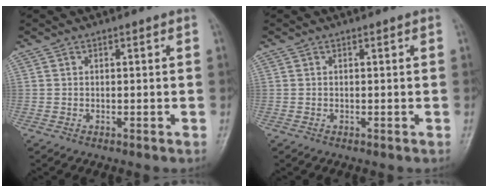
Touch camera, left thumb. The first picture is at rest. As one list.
[{"total": 0.0}]